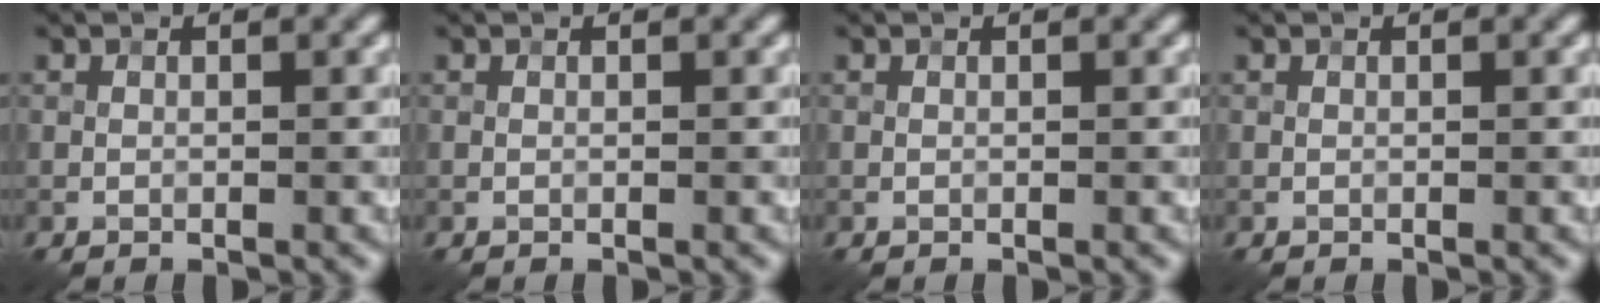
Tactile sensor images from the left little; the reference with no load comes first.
{"total": 0.0}
{"total": 0.0}
{"total": 0.0}